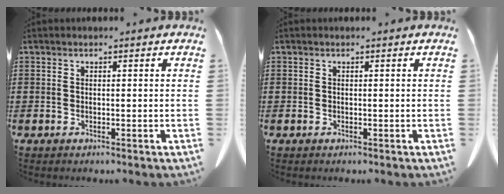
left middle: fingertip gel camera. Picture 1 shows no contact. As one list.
[{"total": 0.0}]